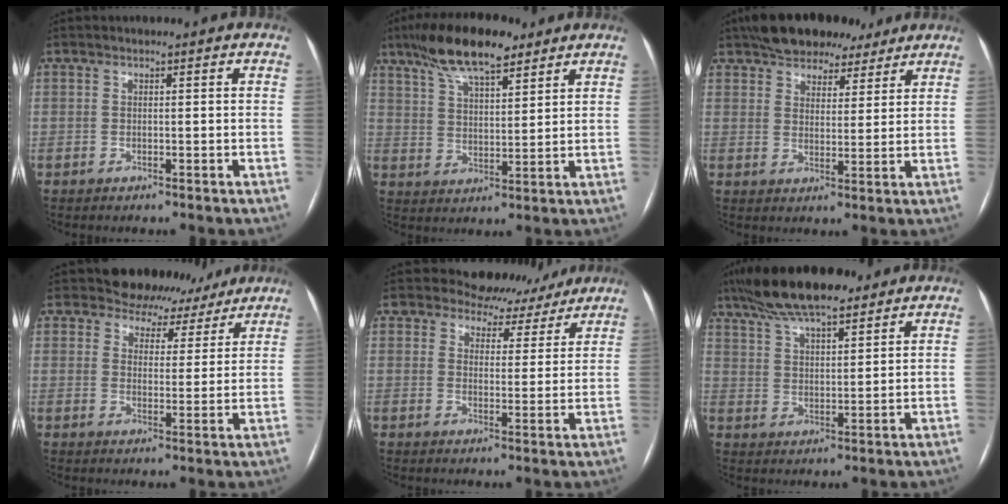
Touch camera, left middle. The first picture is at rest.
{"total": 12.8, "force": [9.2, 3.9, 8.0], "torque": [-0.153, 0.022, 0.165]}
{"total": 12.1, "force": [9.4, 6.2, 4.5], "torque": [-0.068, 0.035, 0.141]}
{"total": 9.8, "force": [8.3, 5.1, 0.1], "torque": [0.022, 0.003, 0.091]}
{"total": 10.6, "force": [9.4, 4.9, 0.1], "torque": [0.019, 0.001, 0.104]}
{"total": 13.6, "force": [10.4, 3.9, 7.8], "torque": [-0.153, 0.028, 0.182]}